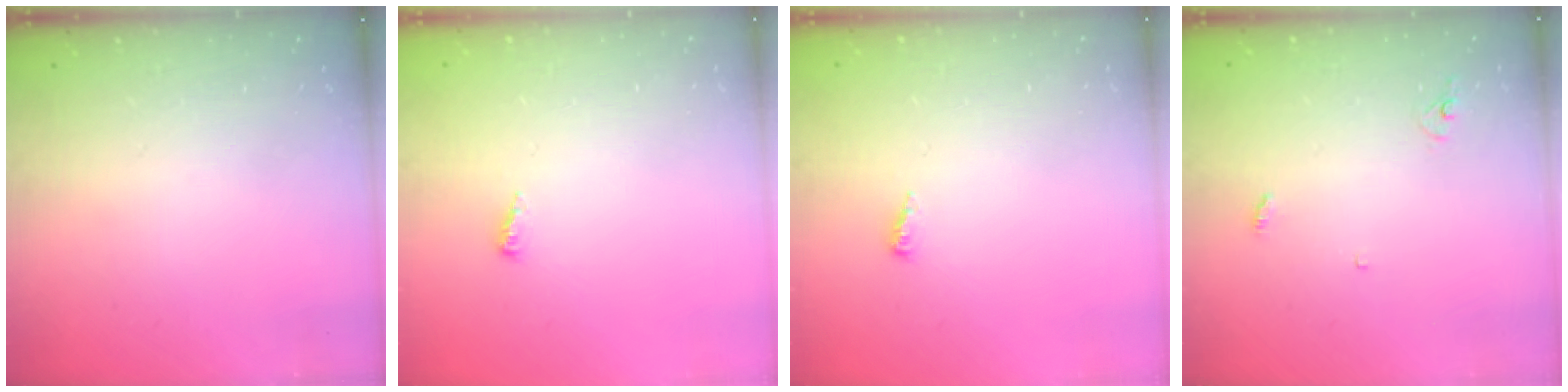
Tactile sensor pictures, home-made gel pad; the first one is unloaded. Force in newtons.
{"total": 2.5, "press": 2.5, "slide": 0.2}
{"total": 2.5, "press": 2.5, "slide": 0.2}
{"total": 2.9, "press": 2.9, "slide": 0.2}